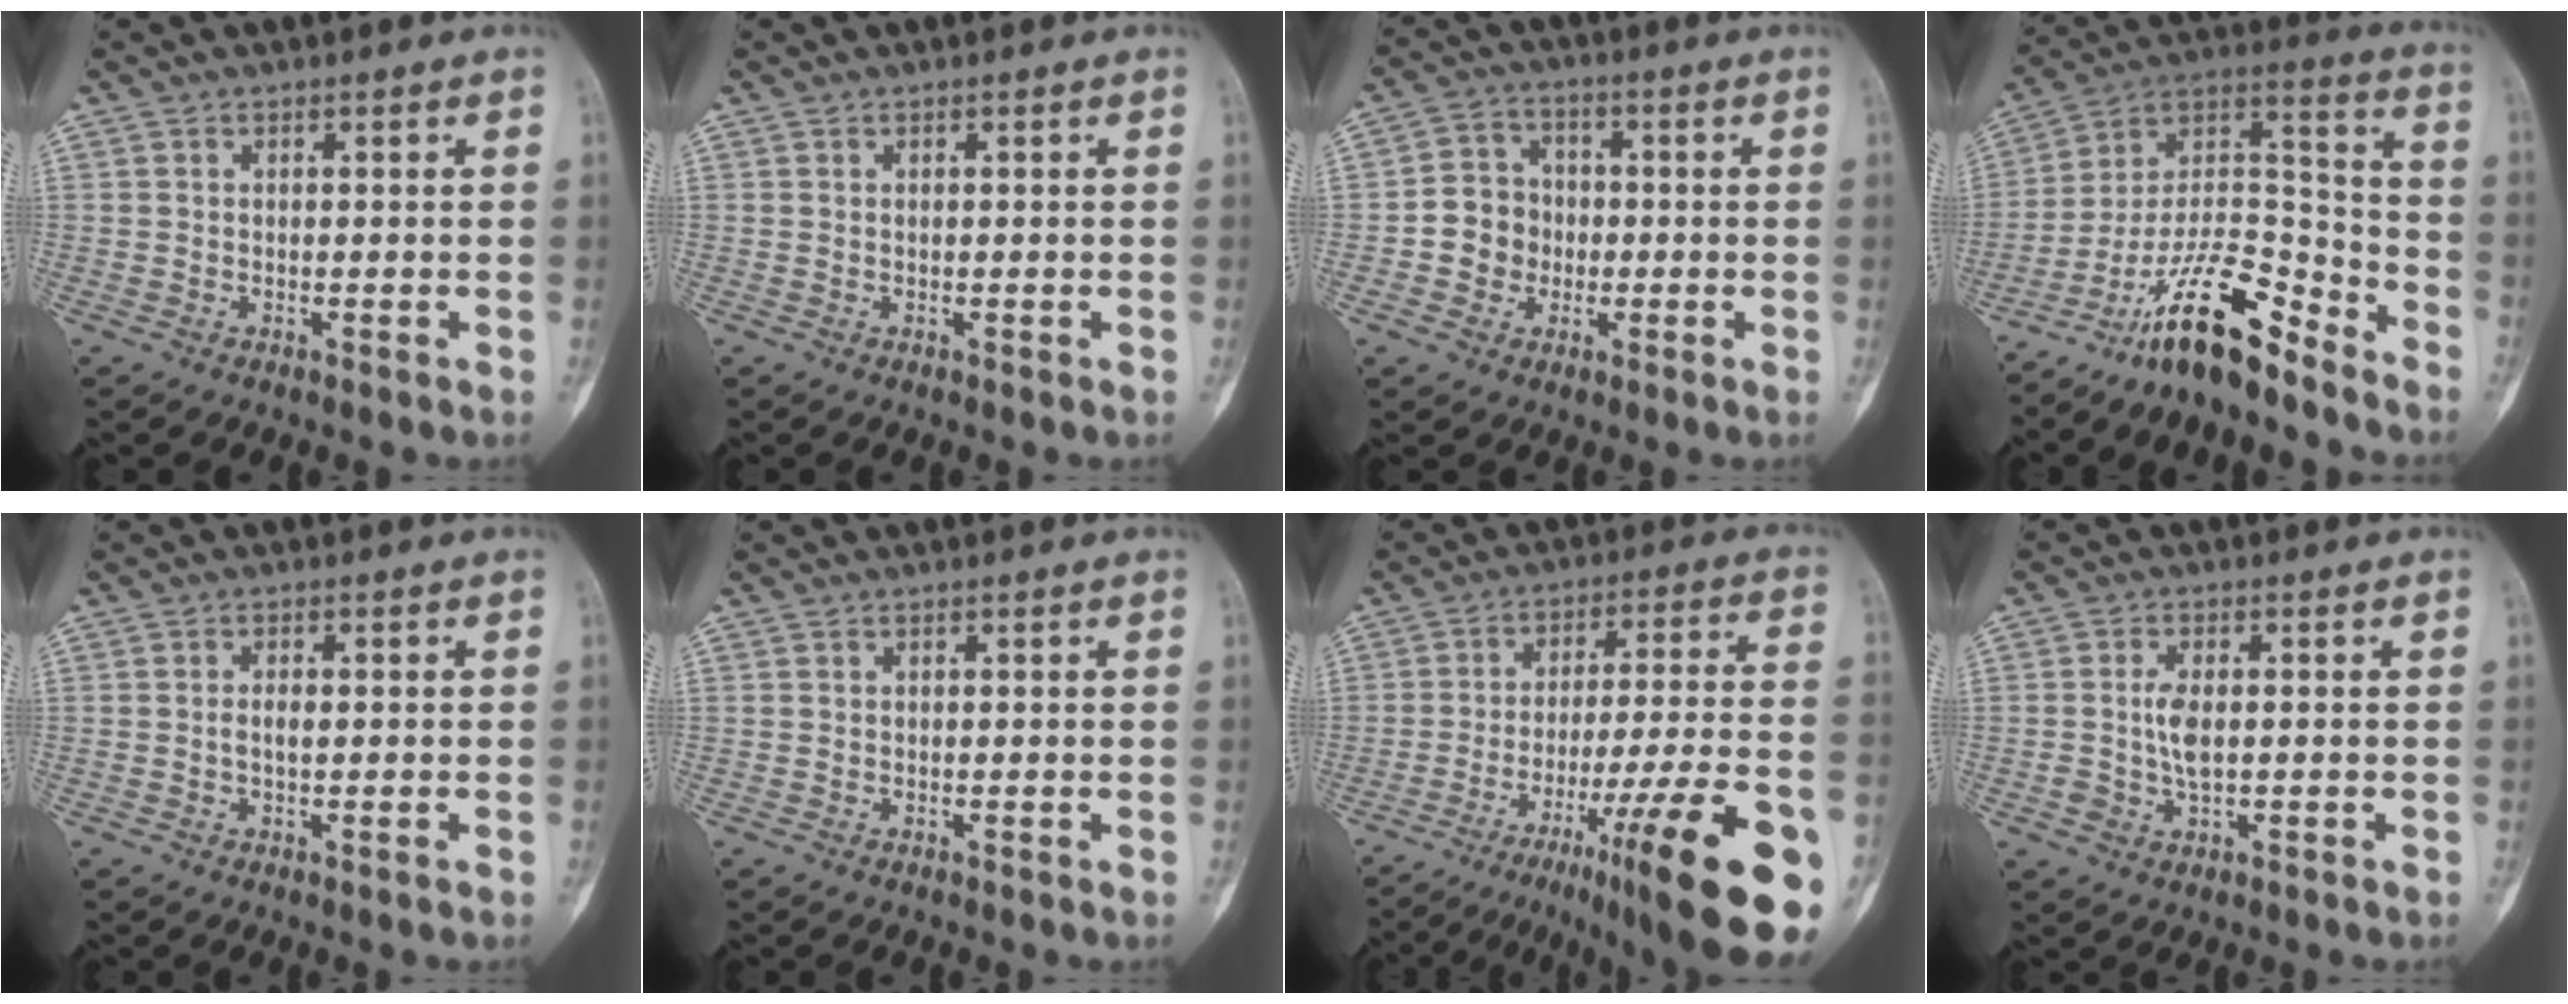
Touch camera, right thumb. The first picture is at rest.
{"total": 0.0}
{"total": 7.6, "force": [-1.2, 6.9, 2.8], "torque": [-0.013, 0.018, -0.031]}
{"total": 17.1, "force": [-12.7, 5.3, 10.1], "torque": [-0.161, 0.110, -0.228]}
{"total": 1.8, "force": [-0.2, 0.7, 1.7], "torque": [-0.035, 0.000, -0.006]}
{"total": 0.0}
{"total": 24.1, "force": [-11.6, 3.6, 20.9], "torque": [-0.254, 0.046, -0.169]}
{"total": 4.6, "force": [-0.2, 2.3, 3.9], "torque": [-0.078, 0.001, -0.006]}